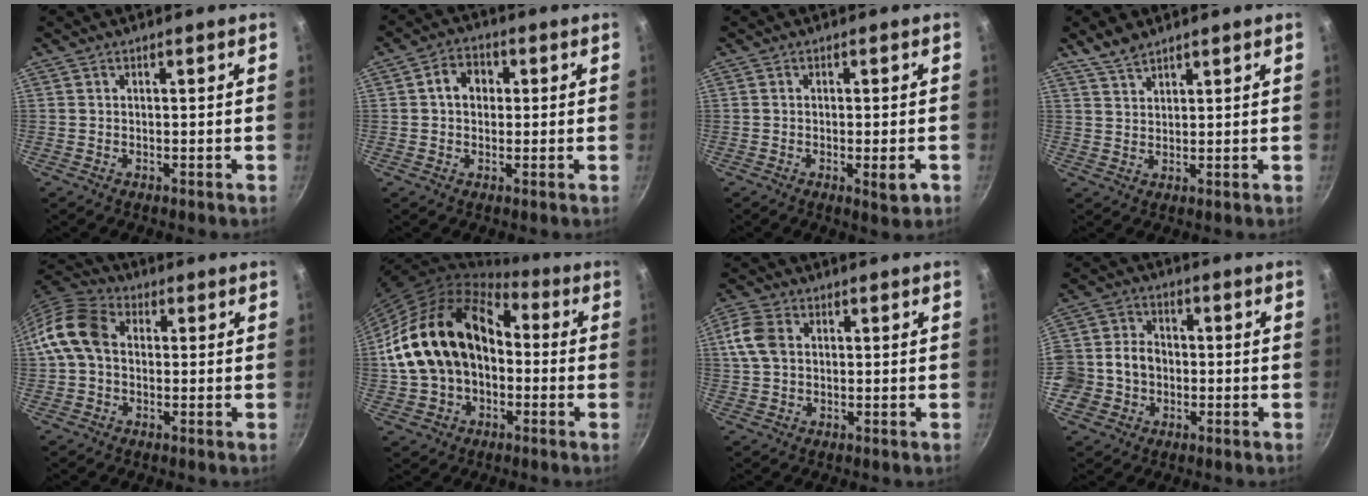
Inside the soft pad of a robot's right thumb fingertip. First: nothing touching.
{"total": 5.5, "force": [0.8, 4.4, 3.2], "torque": [-0.027, 0.012, 0.005]}
{"total": 3.9, "force": [-1.3, 0.9, 3.5], "torque": [-0.053, 0.000, -0.018]}
{"total": 3.9, "force": [3.3, 1.5, 1.5], "torque": [-0.024, -0.010, 0.066]}
{"total": 10.0, "force": [0.5, 7.5, 6.6], "torque": [-0.109, 0.026, -0.010]}
{"total": 20.8, "force": [-0.4, 15.0, 14.4], "torque": [-0.246, 0.055, -0.006]}
{"total": 6.5, "force": [1.1, 4.8, 4.3], "torque": [-0.086, 0.006, 0.011]}
{"total": 11.6, "force": [-1.9, 10.1, 5.6], "torque": [-0.093, 0.031, -0.042]}